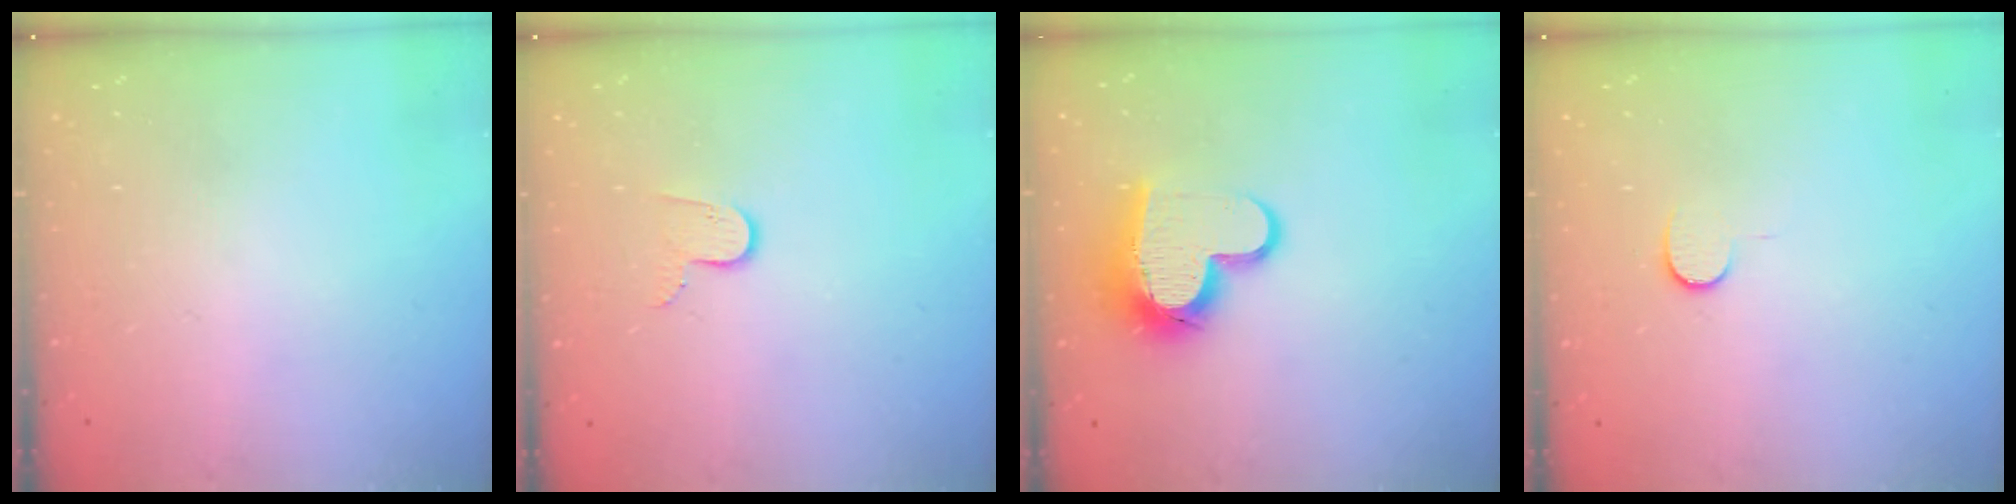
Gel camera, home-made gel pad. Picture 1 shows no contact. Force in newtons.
{"total": 6.4, "press": 6.3, "slide": 0.6}
{"total": 13.2, "press": 13.2, "slide": 1.1}
{"total": 6.0, "press": 6.0, "slide": 0.5}